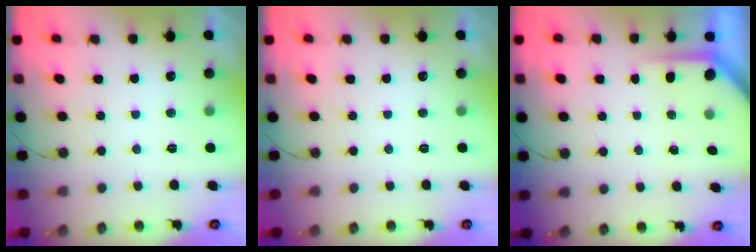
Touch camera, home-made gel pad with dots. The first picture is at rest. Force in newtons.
{"total": 0.0}
{"total": 3.8, "press": 3.8, "slide": 0.2}